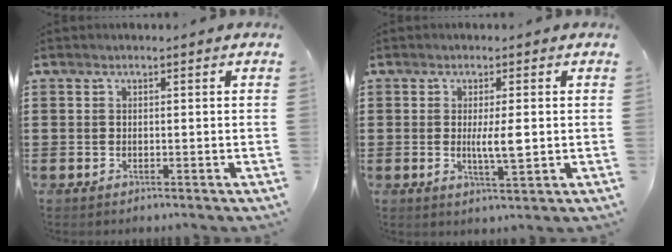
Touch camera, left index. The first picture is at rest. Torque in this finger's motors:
{"motor_torque": [1.03, 0.19, 0.17, 0.09]}